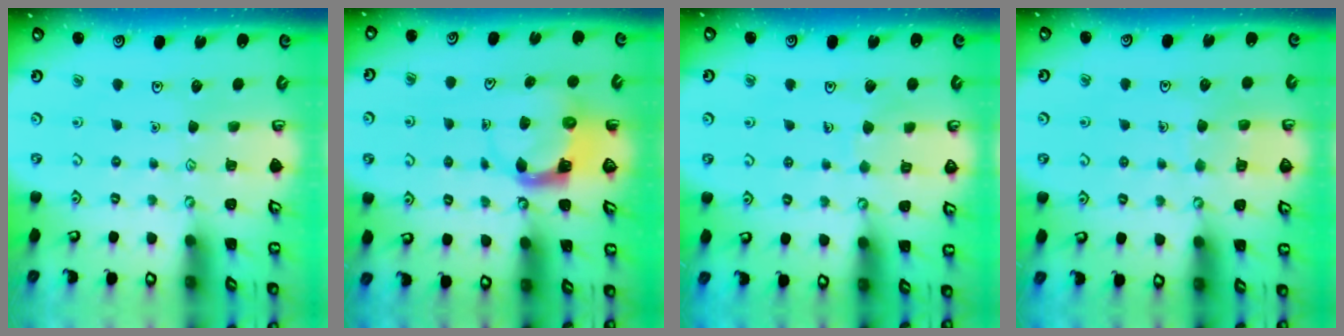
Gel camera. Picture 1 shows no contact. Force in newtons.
{"total": 3.8, "press": 3.8, "slide": 0.6}
{"total": 4.1, "press": 4.1, "slide": 0.2}
{"total": 5.3, "press": 5.3, "slide": 0.3}